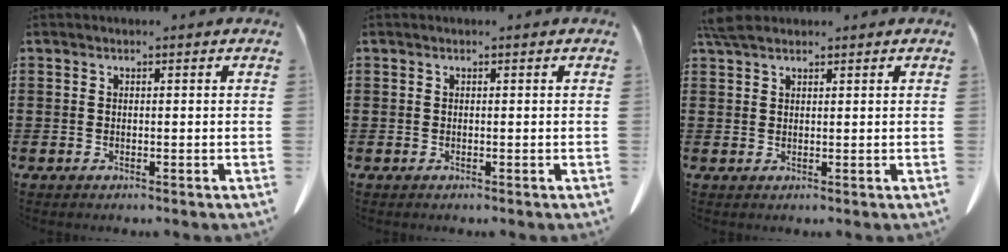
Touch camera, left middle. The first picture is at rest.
{"total": 0.0}
{"total": 2.6, "force": [2.1, 0.9, 1.2], "torque": [-0.030, 0.004, 0.040]}